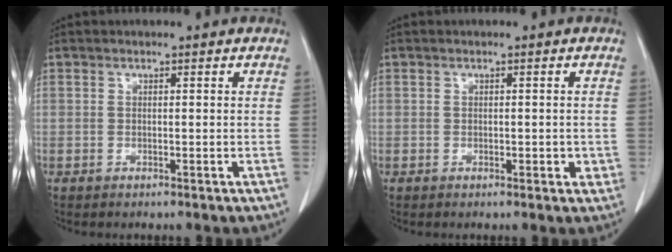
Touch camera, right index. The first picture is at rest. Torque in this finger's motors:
{"motor_torque": [0.01, 0.08, 0.03, 0.02]}